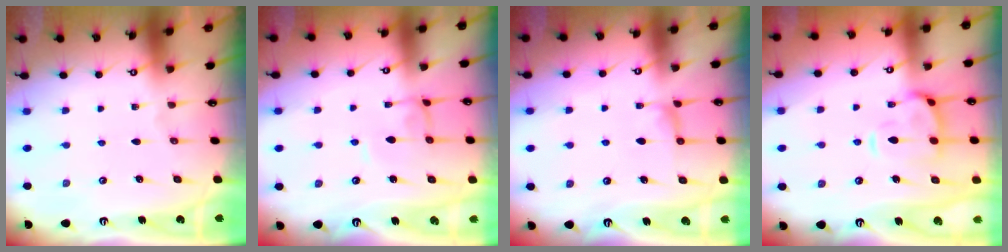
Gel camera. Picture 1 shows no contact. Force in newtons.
{"total": 0.0}
{"total": 1.9, "press": 1.7, "slide": 0.8}
{"total": 4.8, "press": 4.6, "slide": 1.5}